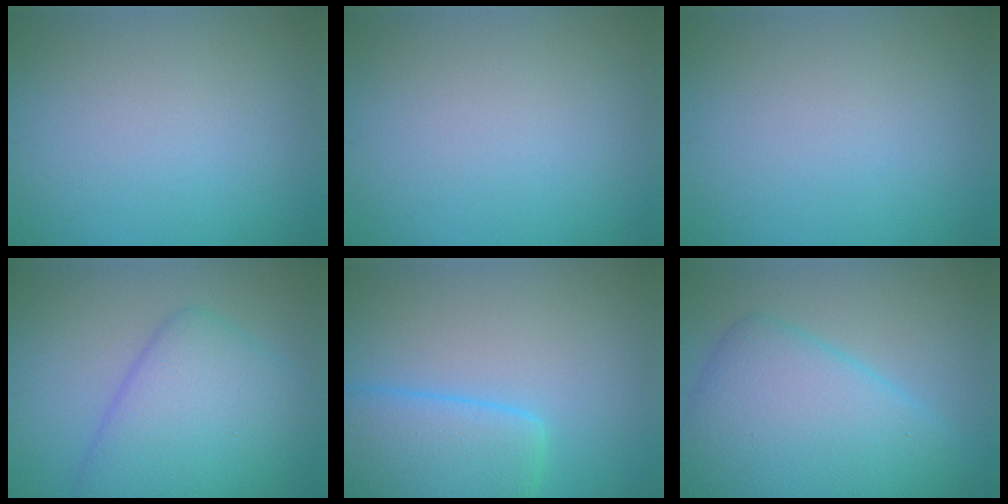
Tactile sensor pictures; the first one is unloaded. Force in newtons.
{"total": 0.0}
{"total": 0.0}
{"total": 7.0, "press": 7.0, "slide": 0.2}
{"total": 6.9, "press": 6.9, "slide": 0.4}
{"total": 9.3, "press": 9.3, "slide": 0.3}